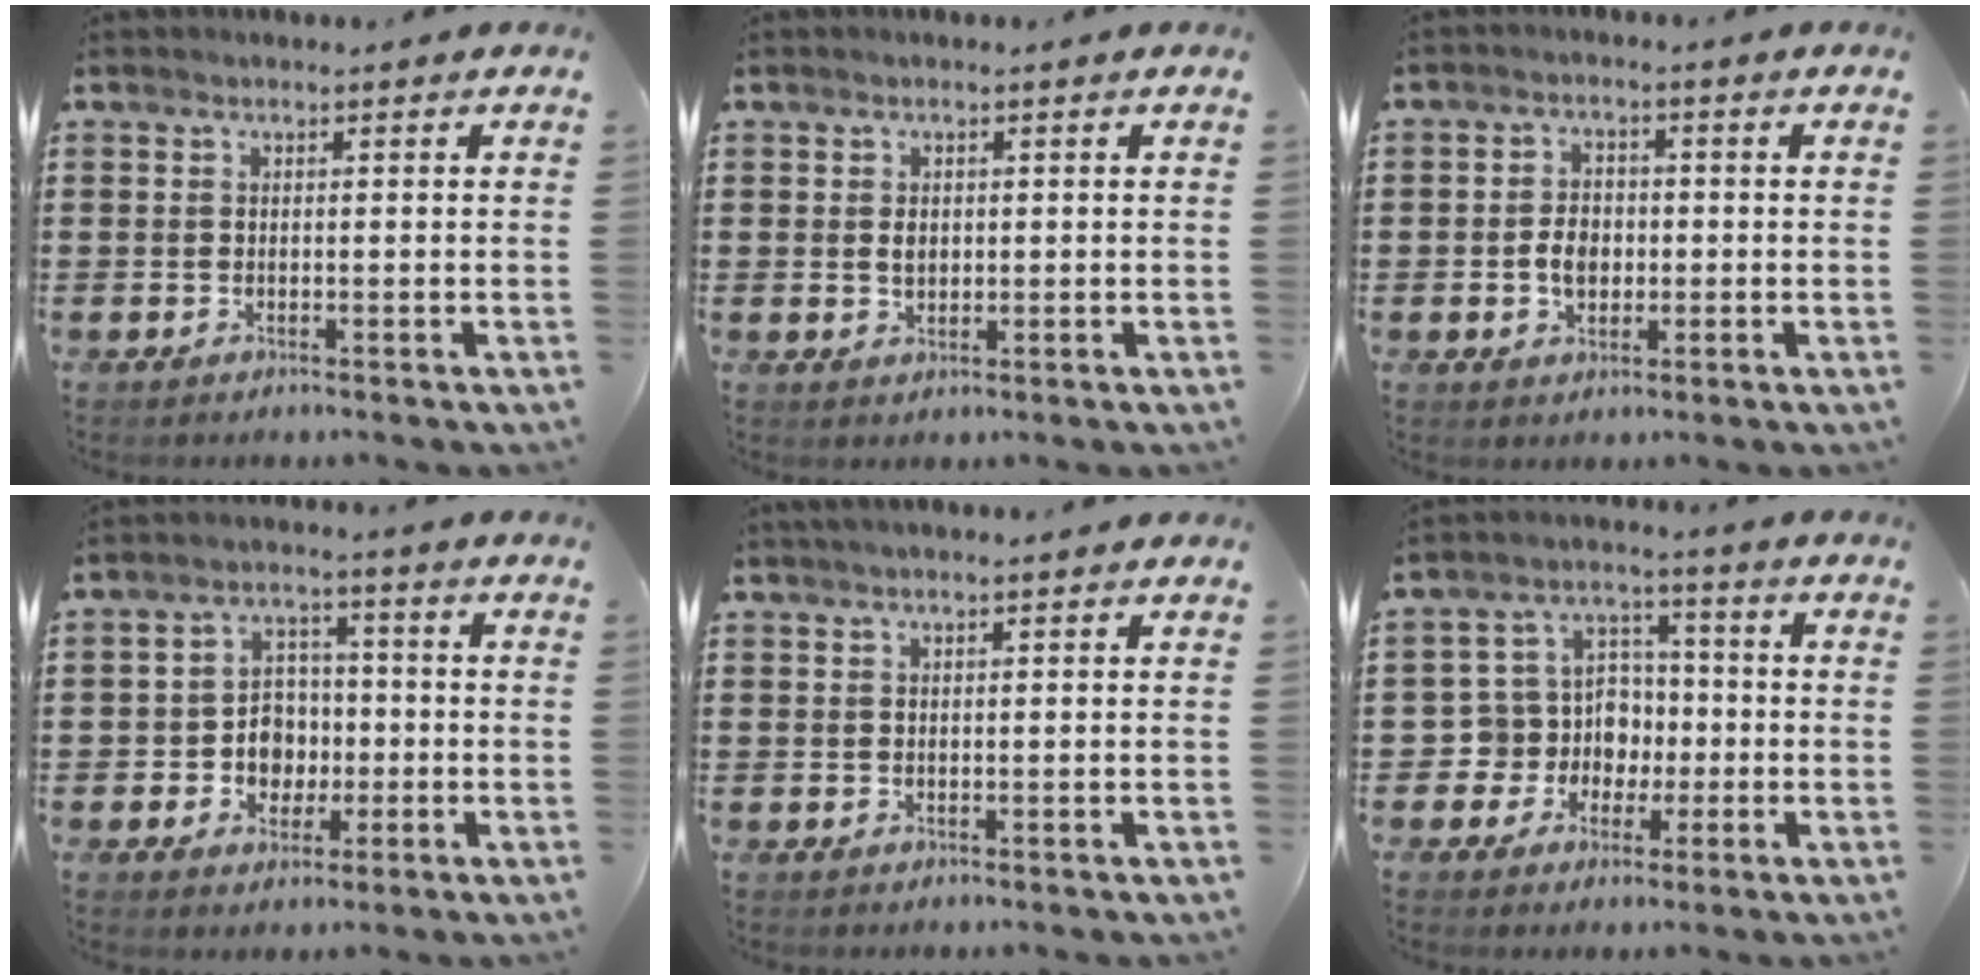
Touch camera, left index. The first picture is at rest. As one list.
[{"total": 1.6, "force": [0.3, 1.0, 1.1], "torque": [-0.018, 0.002, 0.003]}, {"total": 4.0, "force": [-0.7, 2.8, 2.7], "torque": [-0.048, 0.003, -0.015]}, {"total": 5.3, "force": [-1.0, 4.8, 1.9], "torque": [-0.042, 0.012, -0.022]}, {"total": 1.1, "force": [0.9, 0.0, 0.7], "torque": [-0.016, 0.001, 0.016]}, {"total": 7.5, "force": [-0.5, 7.3, 1.7], "torque": [-0.078, 0.000, -0.008]}]